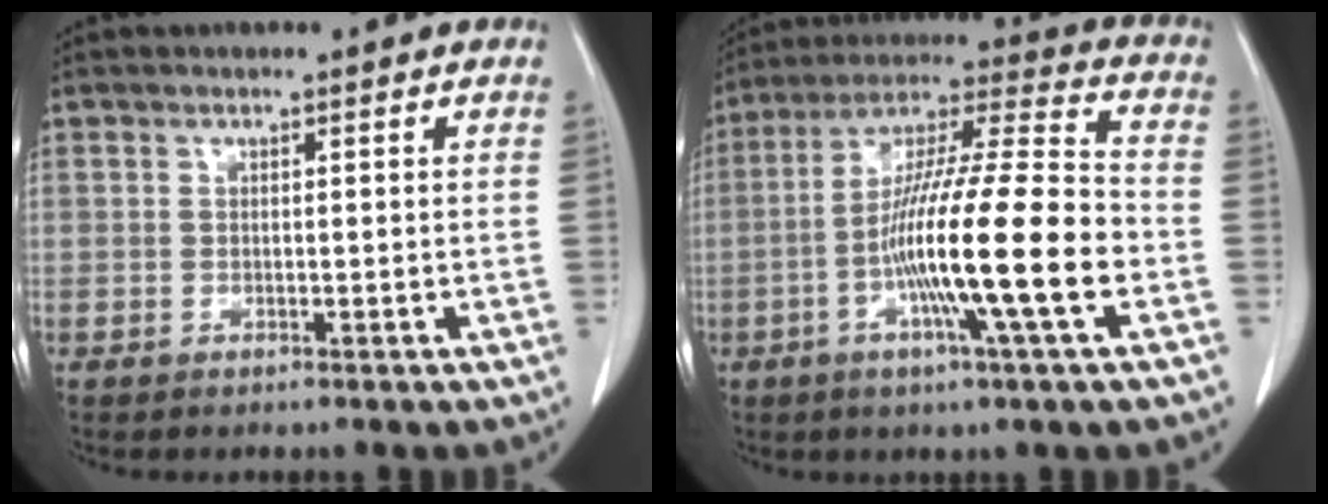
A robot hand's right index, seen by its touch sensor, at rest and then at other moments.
{"total": 18.9, "force": [-5.1, 0.2, 18.2], "torque": [-0.324, -0.007, -0.096]}